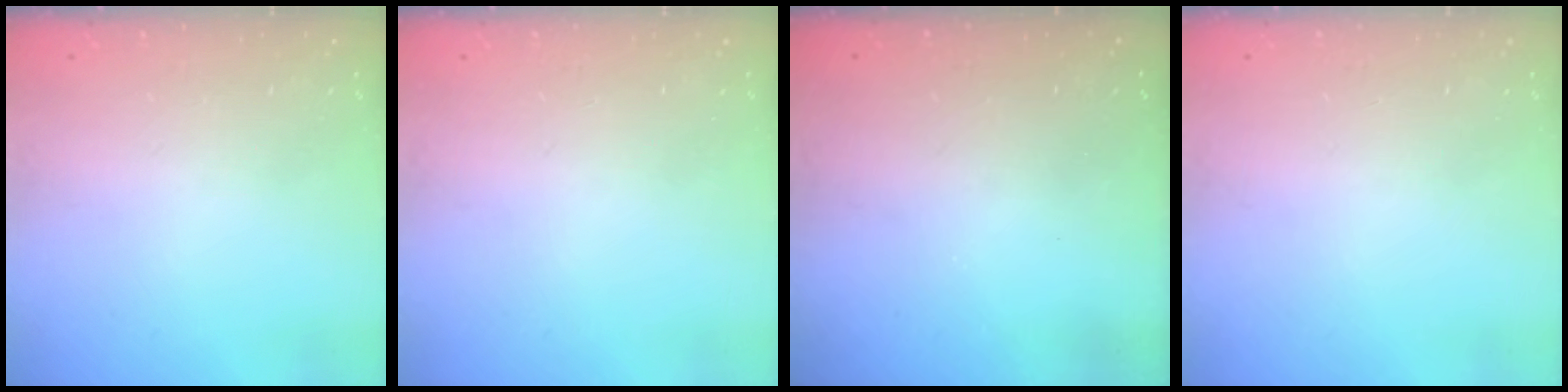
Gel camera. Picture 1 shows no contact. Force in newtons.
{"total": 0.0}
{"total": 3.0, "press": 3.0, "slide": 0.3}
{"total": 0.0}